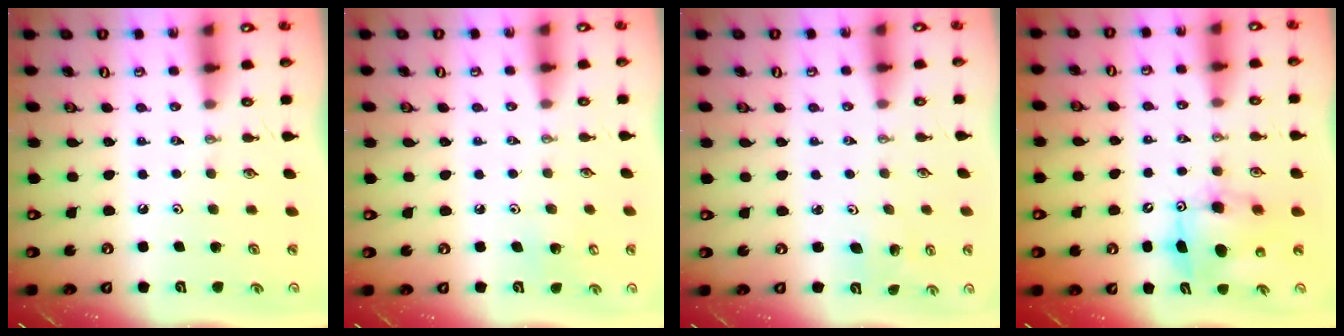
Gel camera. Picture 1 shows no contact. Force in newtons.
{"total": 5.3, "press": 5.3, "slide": 0.3}
{"total": 2.0, "press": 2.0, "slide": 0.1}
{"total": 8.7, "press": 8.6, "slide": 1.7}